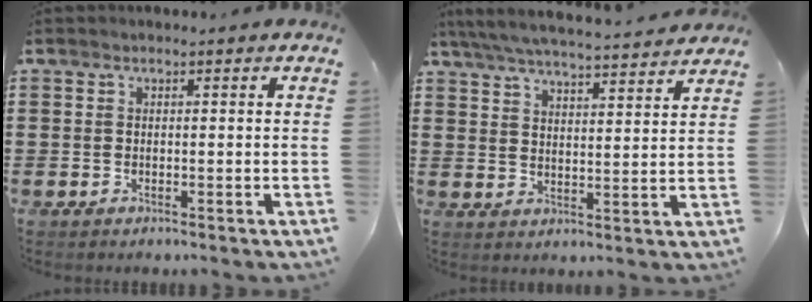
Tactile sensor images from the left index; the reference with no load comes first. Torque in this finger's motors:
{"motor_torque": [1.10, -1.03, 0.27, 0.11]}